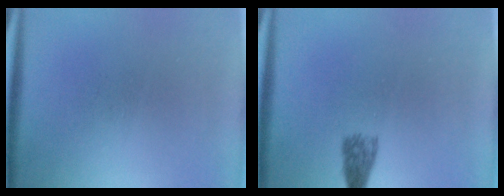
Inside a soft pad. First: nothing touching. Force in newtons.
{"total": 2.7}